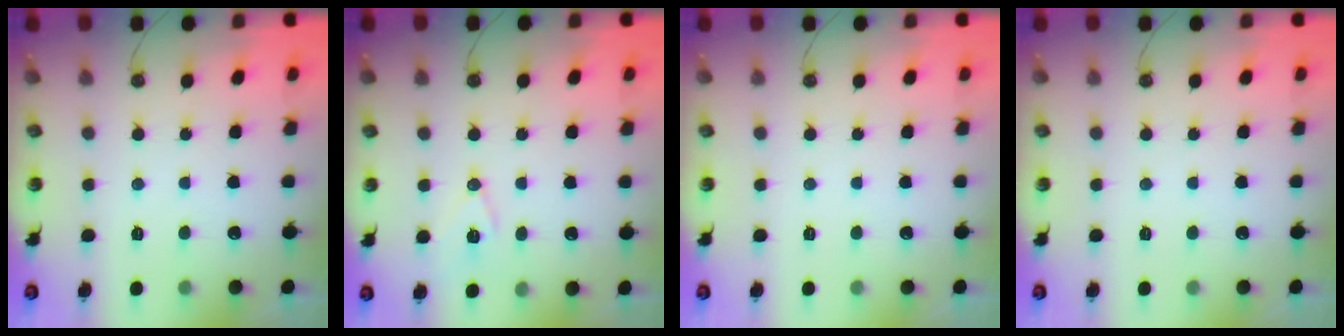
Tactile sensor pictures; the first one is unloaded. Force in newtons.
{"total": 9.2, "press": 8.4, "slide": 3.7}
{"total": 0.0}
{"total": 0.0}